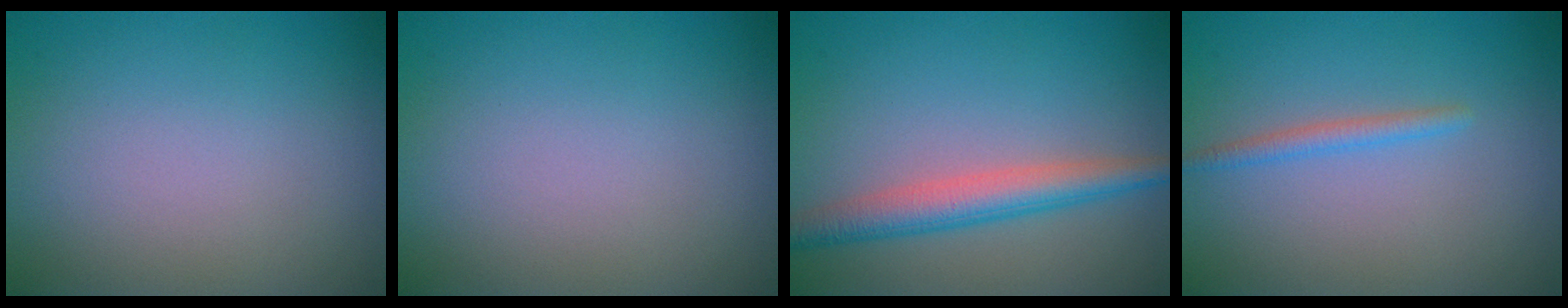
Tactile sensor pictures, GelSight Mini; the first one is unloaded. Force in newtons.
{"total": 0.0}
{"total": 4.0, "press": 4.0, "slide": 0.1}
{"total": 1.4, "press": 1.4, "slide": 0.0}